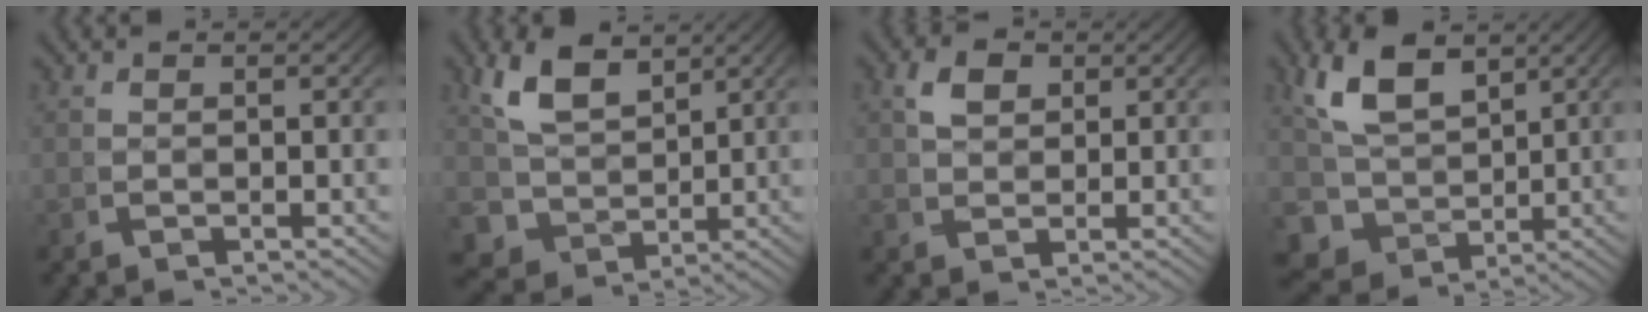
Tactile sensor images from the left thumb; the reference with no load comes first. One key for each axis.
{"total": 6.3, "fx": 1.1, "fy": 5.3, "fz": 3.2, "tx": -0.091, "ty": -0.037, "tz": 0.039}
{"total": 1.6, "fx": 1.1, "fy": 1.2, "fz": 0.3, "tx": -0.003, "ty": -0.002, "tz": 0.024}
{"total": 8.5, "fx": -0.1, "fy": 7.3, "fz": 4.3, "tx": -0.116, "ty": -0.051, "tz": 0.023}